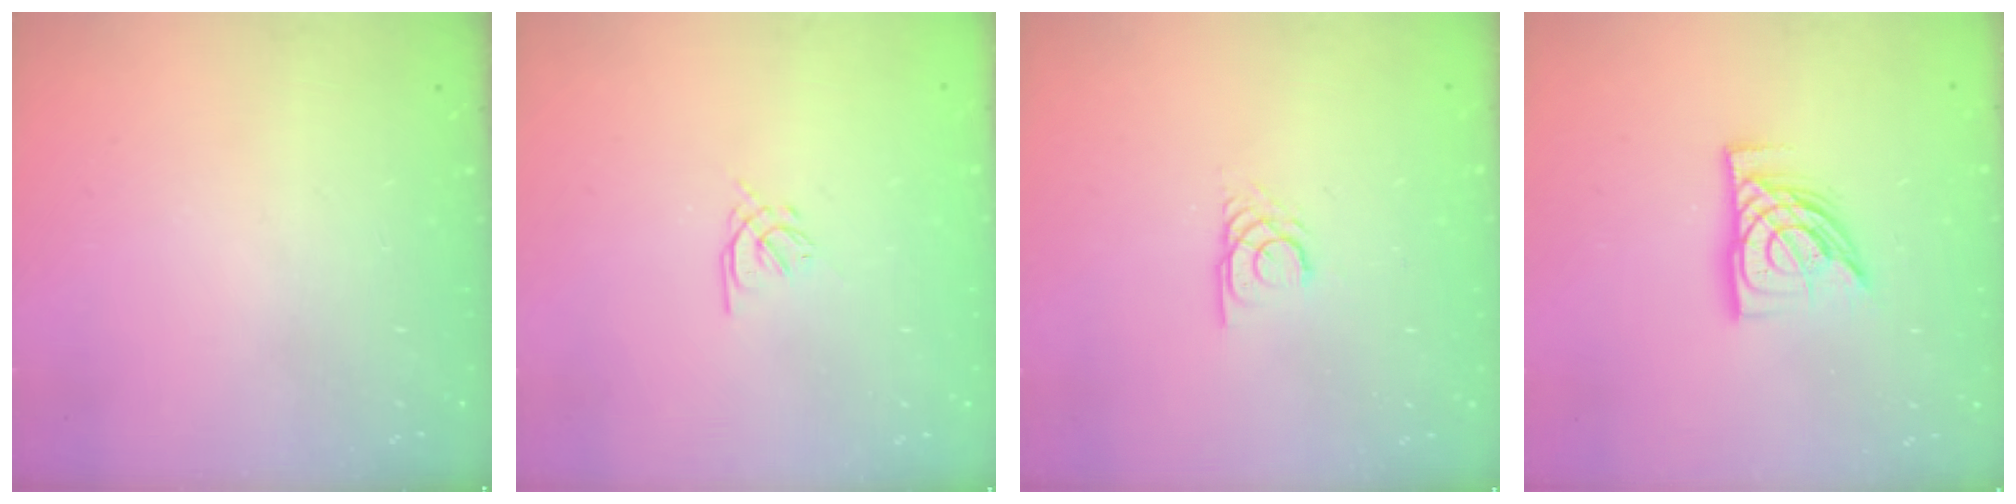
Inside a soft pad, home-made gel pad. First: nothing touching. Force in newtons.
{"total": 1.2, "press": 1.1, "slide": 0.5}
{"total": 2.7, "press": 2.7, "slide": 0.1}
{"total": 11.3, "press": 11.3, "slide": 1.3}